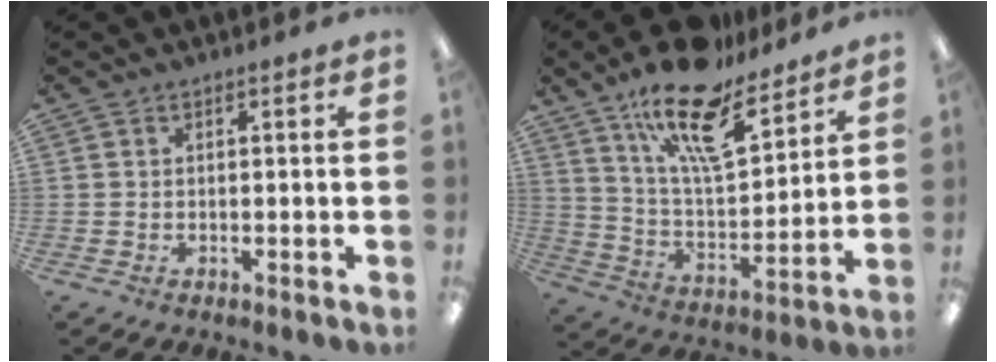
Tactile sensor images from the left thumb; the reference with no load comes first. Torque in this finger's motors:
{"motor_torque": [0.62, 0.34, 1.44, -1.33, 0.47]}